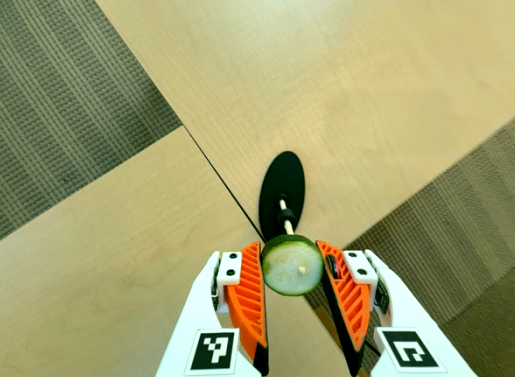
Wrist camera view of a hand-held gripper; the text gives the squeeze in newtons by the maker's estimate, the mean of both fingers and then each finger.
{"total": 11.5, "left": 10.9, "right": 12.1}